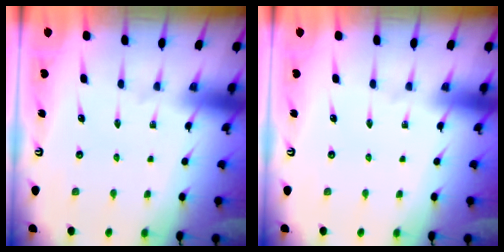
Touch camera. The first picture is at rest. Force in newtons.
{"total": 0.0}